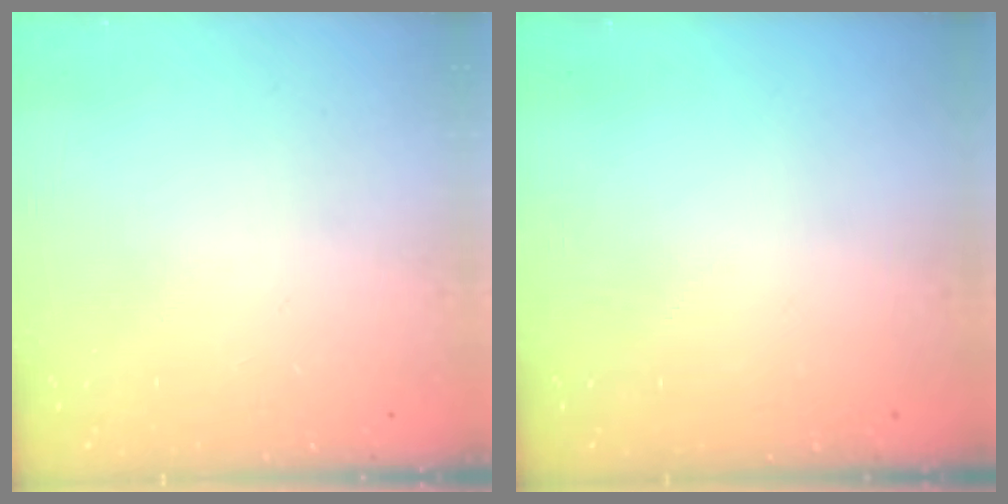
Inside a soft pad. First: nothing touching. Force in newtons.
{"total": 0.0}